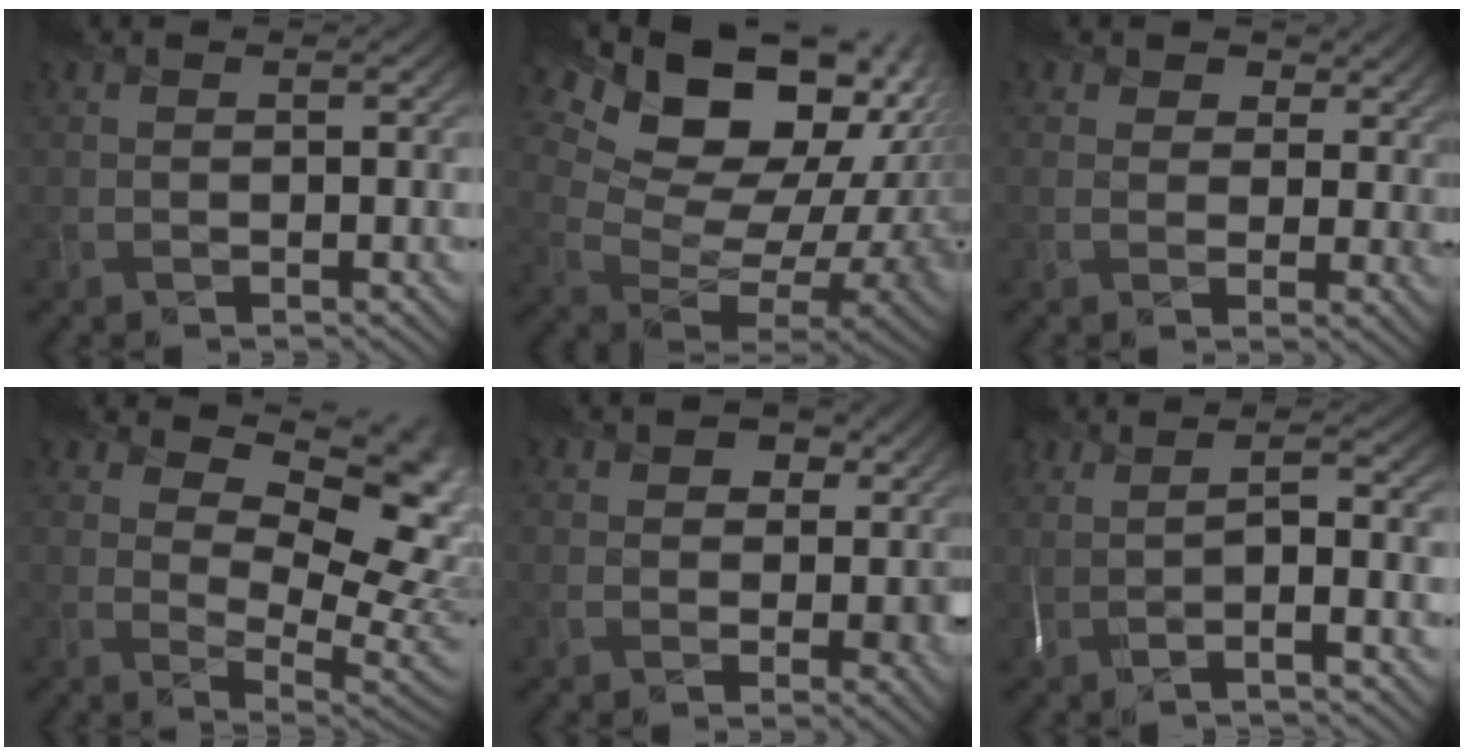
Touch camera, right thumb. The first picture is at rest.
{"total": 21.7, "force": [10.8, 13.0, 13.6], "torque": [-0.233, 0.039, 0.194]}
{"total": 5.7, "force": [2.8, 4.3, 2.6], "torque": [-0.060, -0.002, 0.041]}
{"total": 12.3, "force": [4.1, 7.2, 9.0], "torque": [-0.102, -0.002, 0.068]}
{"total": 5.7, "force": [0.9, 4.6, 3.1], "torque": [-0.034, -0.002, 0.010]}
{"total": 2.8, "force": [-1.5, 0.6, 2.3], "torque": [-0.047, -0.005, -0.033]}